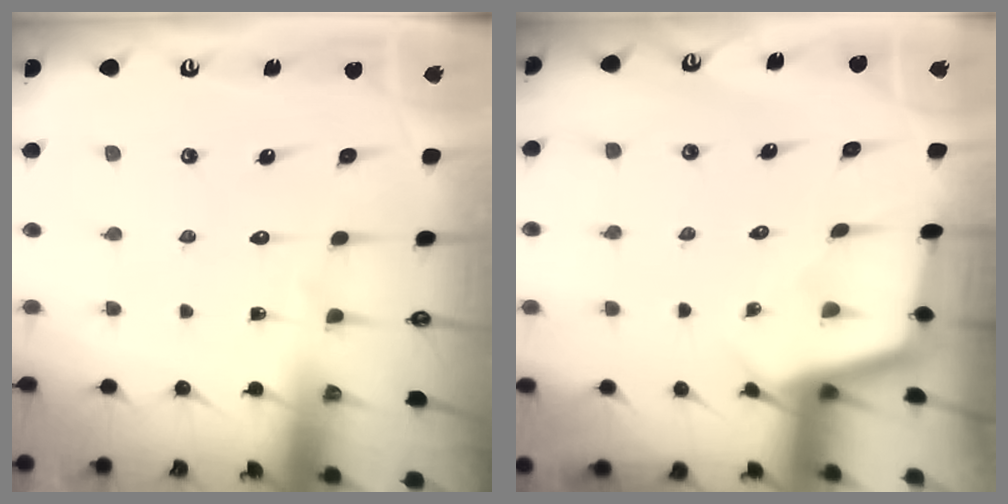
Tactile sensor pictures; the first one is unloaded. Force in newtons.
{"total": 2.4, "press": 2.4, "slide": 0.2}